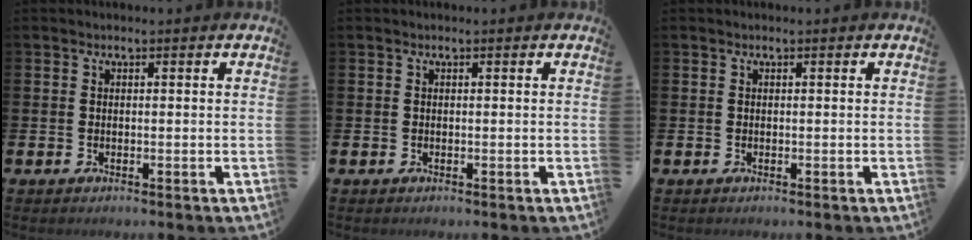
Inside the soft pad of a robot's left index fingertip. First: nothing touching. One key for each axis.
{"total": 0.0}
{"total": 0.0}